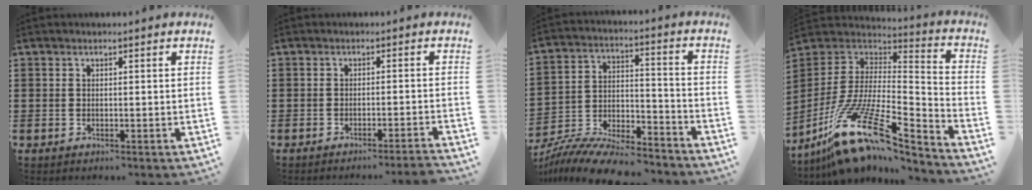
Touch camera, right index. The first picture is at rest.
{"total": 1.7, "force": [-1.5, -0.4, 0.7], "torque": [-0.011, 0.001, -0.030]}
{"total": 9.9, "force": [-9.4, 1.2, 3.1], "torque": [-0.062, 0.011, -0.185]}
{"total": 14.1, "force": [-7.9, 4.7, 10.7], "torque": [-0.219, -0.003, -0.141]}